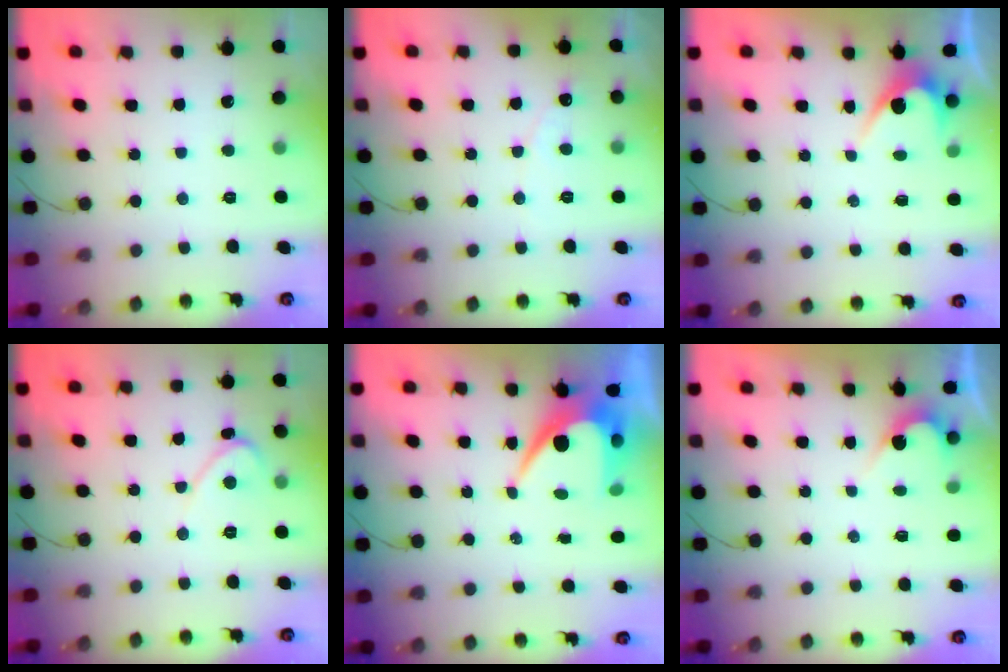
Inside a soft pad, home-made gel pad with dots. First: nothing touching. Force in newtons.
{"total": 2.9, "press": 2.9, "slide": 0.2}
{"total": 2.8, "press": 2.8, "slide": 0.2}
{"total": 2.5, "press": 2.5, "slide": 0.2}
{"total": 9.1, "press": 9.1, "slide": 0.7}
{"total": 2.4, "press": 2.4, "slide": 0.1}